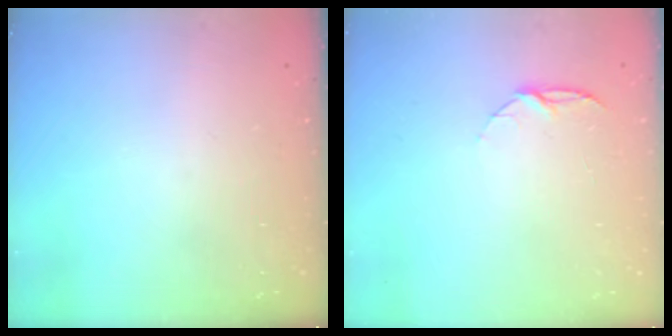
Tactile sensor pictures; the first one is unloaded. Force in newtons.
{"total": 4.9, "press": 4.8, "slide": 0.6}